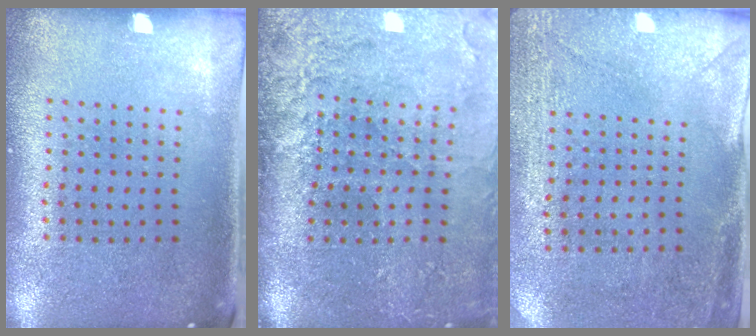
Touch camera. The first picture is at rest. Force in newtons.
{"total": 4.4, "press": 3.4, "slide": 2.7}
{"total": 3.0, "press": 2.3, "slide": 1.9}